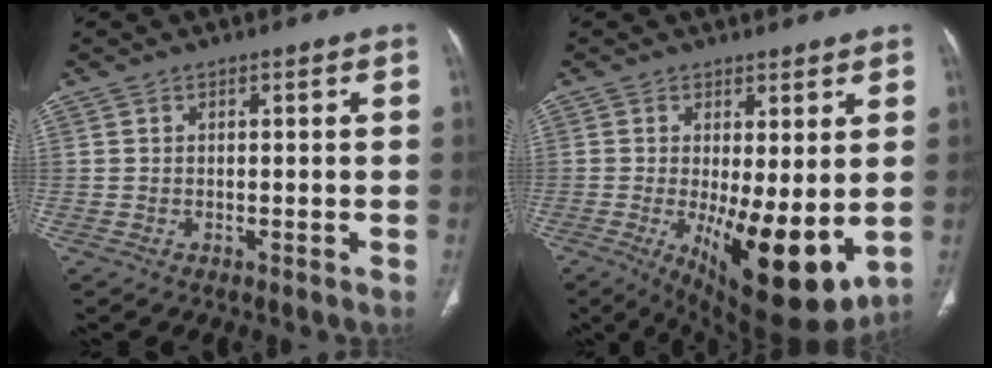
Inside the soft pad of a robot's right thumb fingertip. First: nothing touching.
{"total": 14.8, "force": [-2.1, 5.1, 13.7], "torque": [-0.205, -0.035, -0.013]}